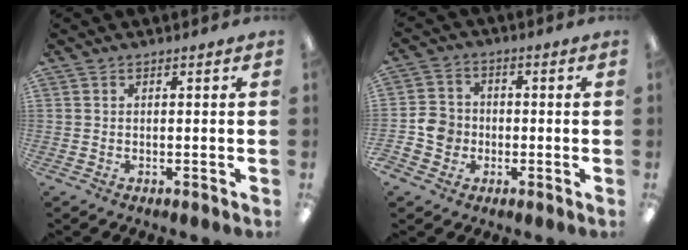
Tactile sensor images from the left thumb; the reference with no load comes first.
{"total": 6.4, "force": [-1.8, 5.8, 2.1], "torque": [-0.038, 0.016, -0.030]}